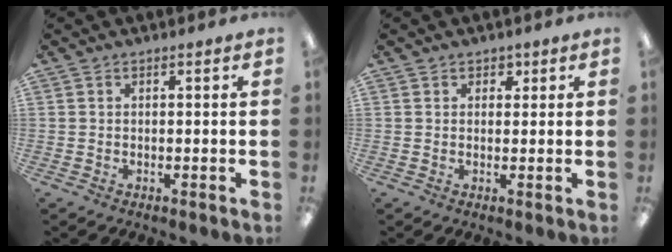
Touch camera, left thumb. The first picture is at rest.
{"total": 1.0, "force": [0.8, 0.6, 0.1], "torque": [0.007, -0.002, 0.014]}